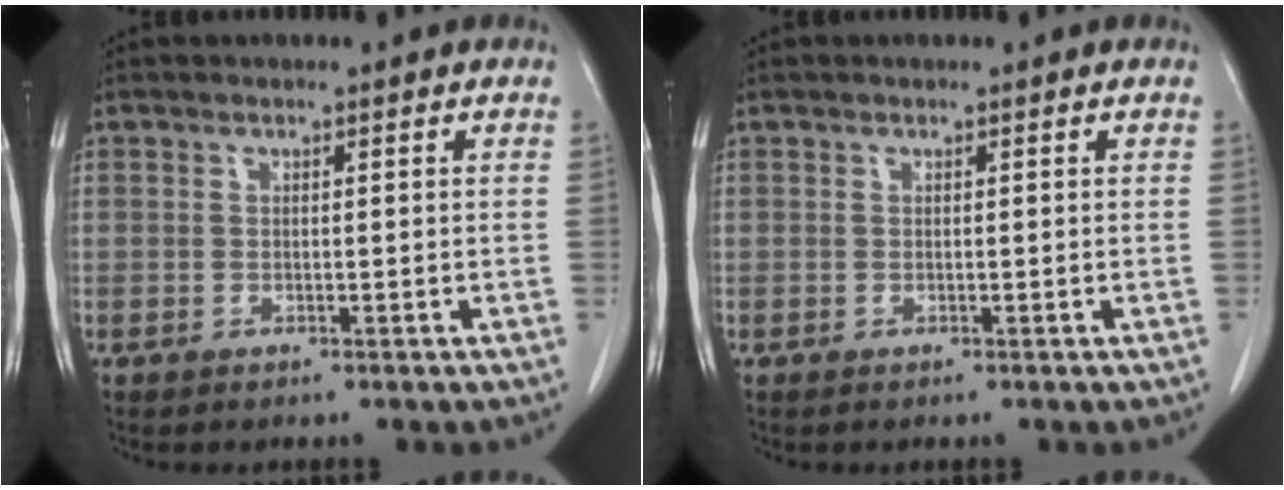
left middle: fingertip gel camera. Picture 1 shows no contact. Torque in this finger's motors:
{"motor_torque": [-0.16, 0.17, -0.10, -0.01]}